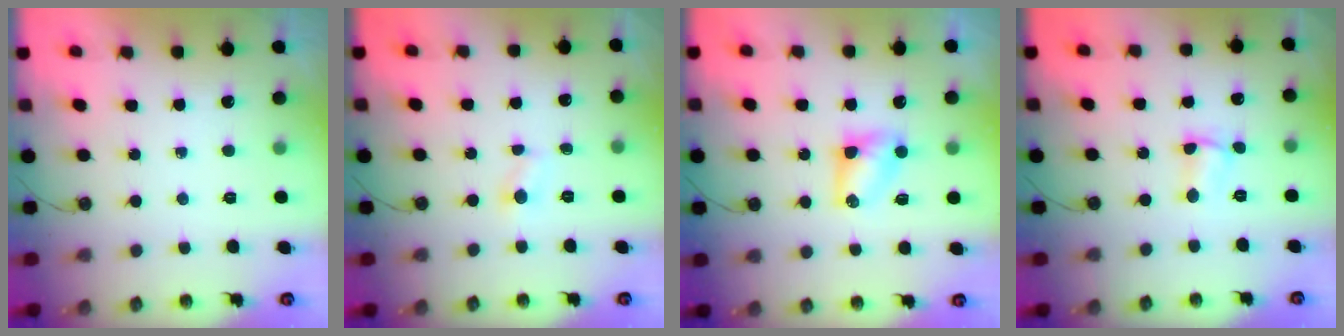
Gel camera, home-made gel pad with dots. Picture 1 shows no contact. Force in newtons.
{"total": 3.3, "press": 3.3, "slide": 0.5}
{"total": 4.8, "press": 4.7, "slide": 0.4}
{"total": 1.8, "press": 1.7, "slide": 0.5}